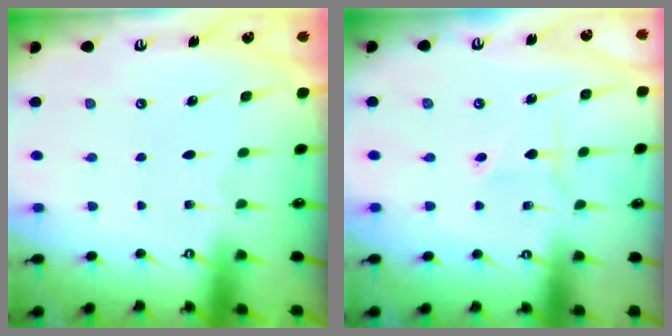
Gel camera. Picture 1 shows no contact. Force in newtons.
{"total": 2.0, "press": 1.9, "slide": 0.5}